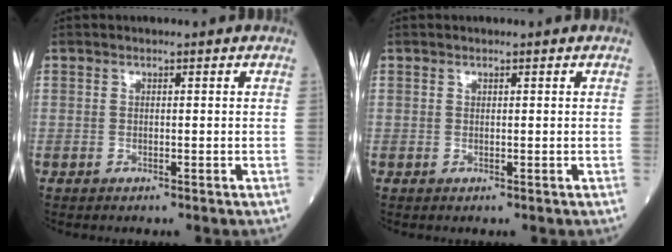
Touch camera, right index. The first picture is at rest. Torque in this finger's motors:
{"motor_torque": [0.01, -0.06, -0.02, -0.01]}